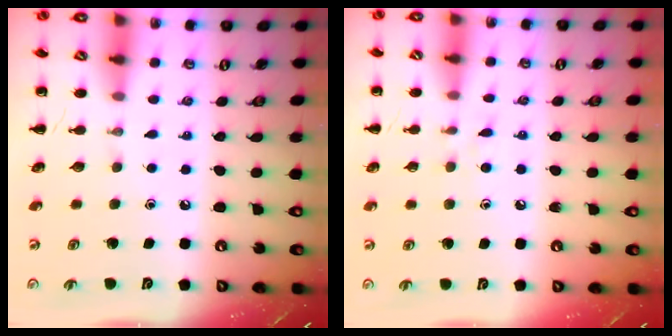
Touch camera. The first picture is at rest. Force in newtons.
{"total": 4.2, "press": 3.7, "slide": 1.9}